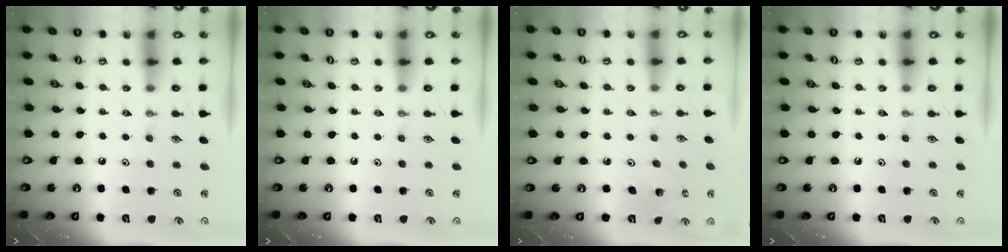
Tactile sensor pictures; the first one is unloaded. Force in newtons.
{"total": 0.0}
{"total": 1.8, "press": 1.8, "slide": 0.1}
{"total": 0.0}